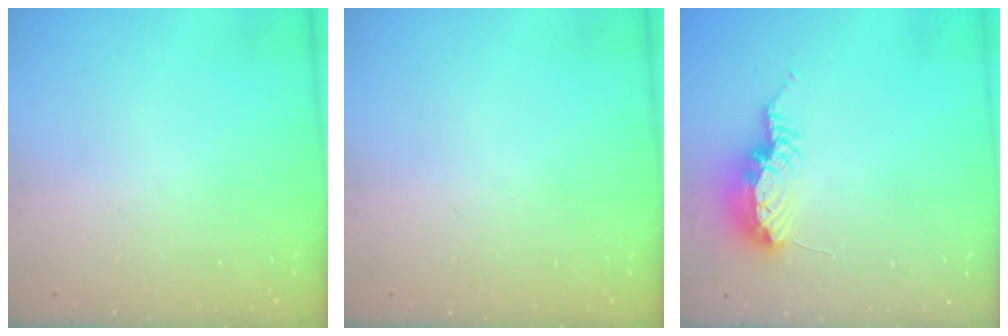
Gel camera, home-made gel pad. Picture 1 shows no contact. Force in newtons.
{"total": 0.0}
{"total": 15.2, "press": 10.9, "slide": 10.5}